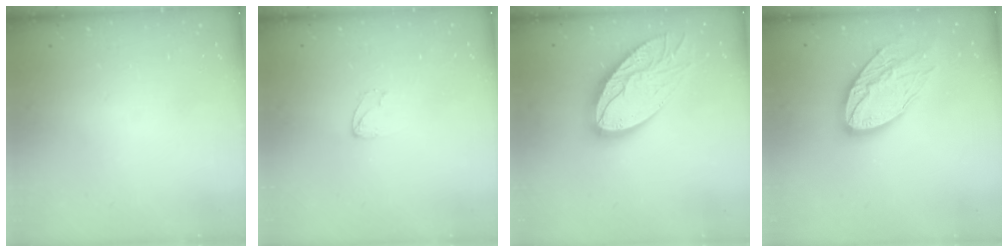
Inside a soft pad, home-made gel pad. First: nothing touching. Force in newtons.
{"total": 2.8, "press": 2.8, "slide": 0.2}
{"total": 18.9, "press": 18.8, "slide": 1.4}
{"total": 17.7, "press": 17.6, "slide": 1.7}